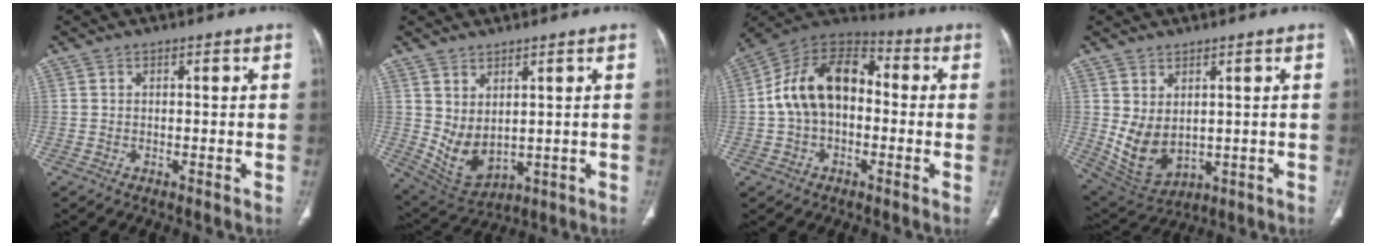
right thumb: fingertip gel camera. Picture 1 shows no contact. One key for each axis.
{"total": 7.3, "fx": 1.2, "fy": 4.4, "fz": 5.7, "tx": -0.096, "ty": -0.018, "tz": 0.051}
{"total": 15.9, "fx": -0.1, "fy": 10.7, "fz": 11.8, "tx": -0.187, "ty": 0.043, "tz": -0.014}
{"total": 8.4, "fx": 0.7, "fy": 5.6, "fz": 6.2, "tx": -0.105, "ty": -0.013, "tz": 0.044}